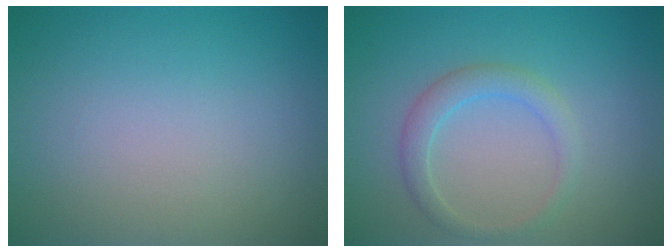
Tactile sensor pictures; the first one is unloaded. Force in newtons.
{"total": 2.2, "press": 2.2, "slide": 0.2}